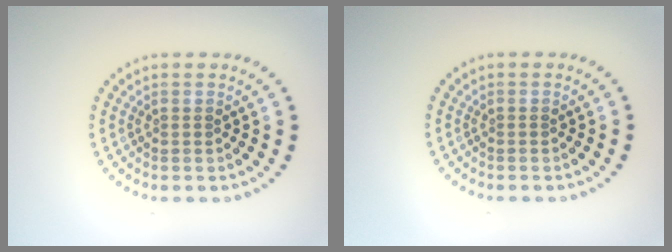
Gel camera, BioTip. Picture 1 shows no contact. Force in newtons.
{"total": 0.0}